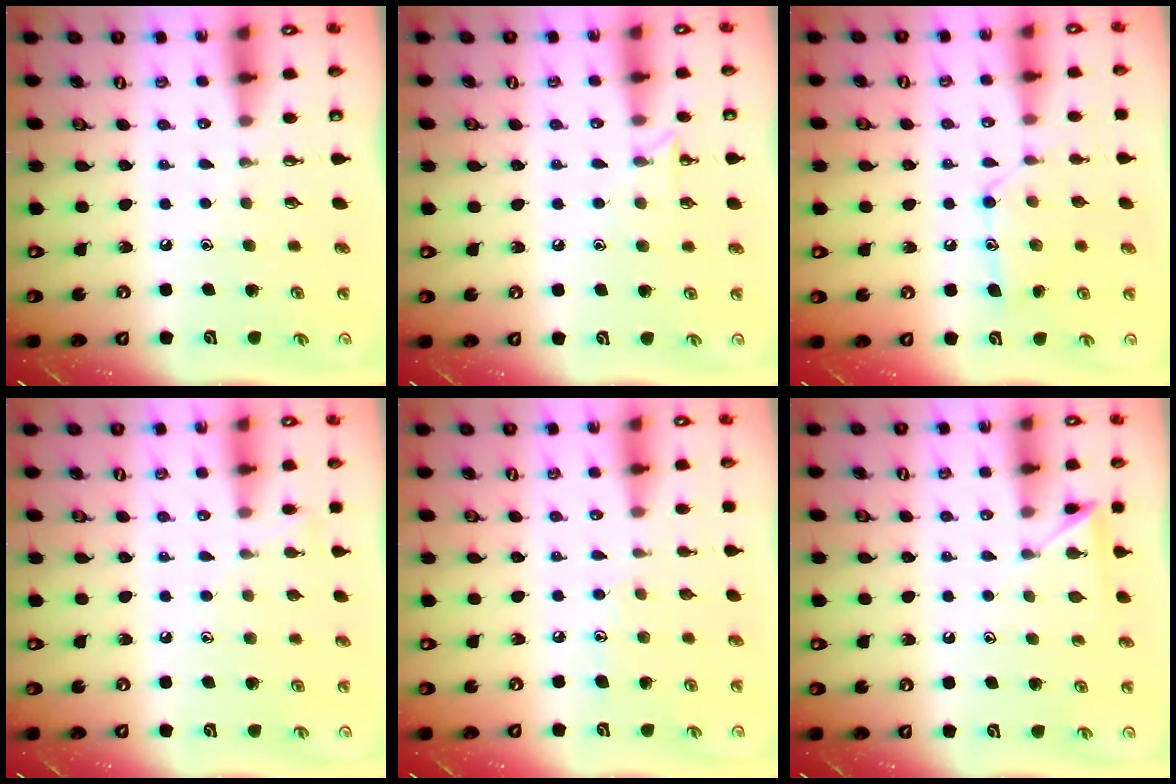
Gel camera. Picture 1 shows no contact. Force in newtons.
{"total": 6.2, "press": 6.2, "slide": 0.6}
{"total": 12.1, "press": 12.0, "slide": 0.7}
{"total": 4.8, "press": 4.8, "slide": 0.5}
{"total": 6.2, "press": 6.2, "slide": 0.4}
{"total": 5.4, "press": 5.3, "slide": 0.5}